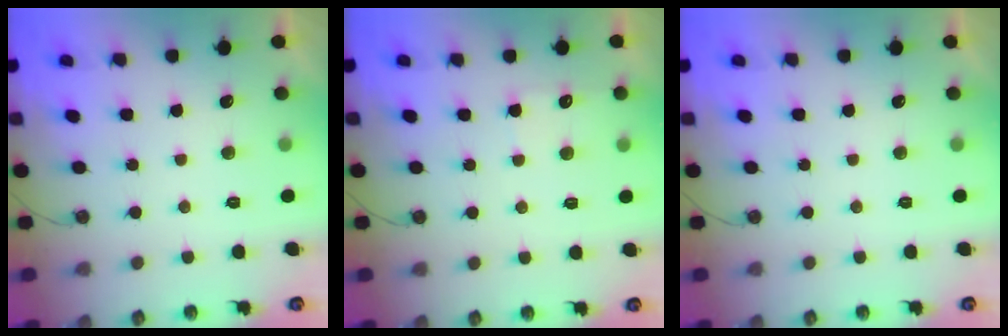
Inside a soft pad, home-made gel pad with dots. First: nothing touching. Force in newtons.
{"total": 4.1, "press": 4.0, "slide": 0.4}
{"total": 0.0}